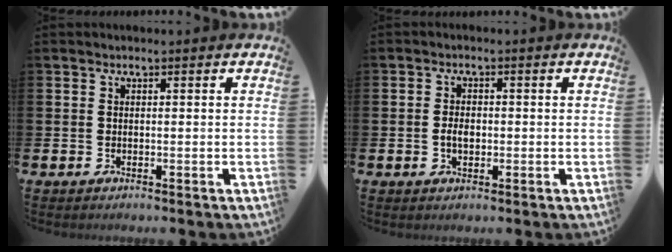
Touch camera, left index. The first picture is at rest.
{"total": 2.4, "force": [-0.3, 1.6, 1.8], "torque": [-0.027, 0.002, -0.008]}